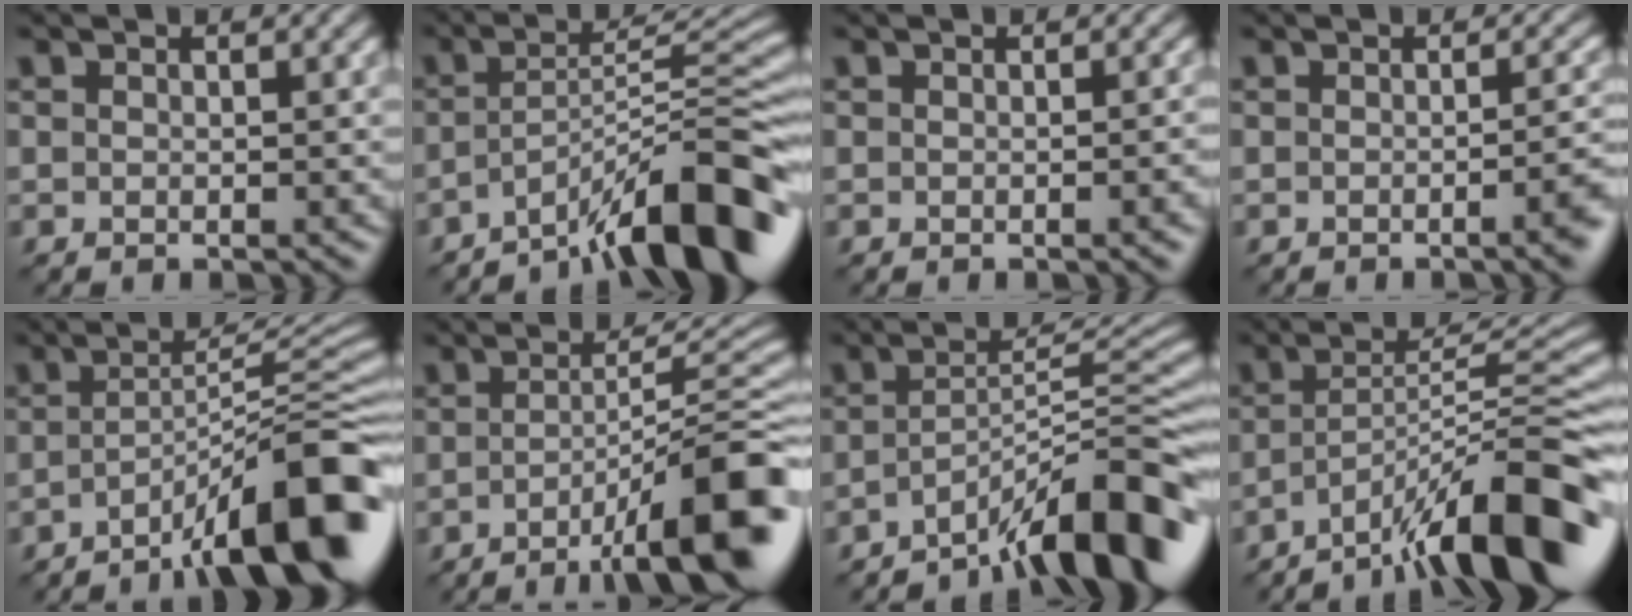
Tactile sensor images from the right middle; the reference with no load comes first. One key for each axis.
{"total": 10.7, "fx": -6.9, "fy": 1.4, "fz": 8.0, "tx": -0.104, "ty": 0.019, "tz": -0.122}
{"total": 2.1, "fx": -0.6, "fy": 0.8, "fz": 1.8, "tx": -0.012, "ty": 0.002, "tz": -0.005}
{"total": 3.5, "fx": -1.5, "fy": 0.8, "fz": 3.1, "tx": -0.035, "ty": -0.004, "tz": -0.022}
{"total": 12.0, "fx": -6.9, "fy": 2.0, "fz": 9.6, "tx": -0.129, "ty": 0.009, "tz": -0.114}
{"total": 11.0, "fx": -5.8, "fy": 1.5, "fz": 9.2, "tx": -0.121, "ty": 0.006, "tz": -0.094}
{"total": 9.4, "fx": -6.3, "fy": 1.1, "fz": 6.8, "tx": -0.090, "ty": 0.014, "tz": -0.112}
{"total": 12.3, "fx": -7.9, "fy": 1.7, "fz": 9.2, "tx": -0.126, "ty": 0.019, "tz": -0.138}